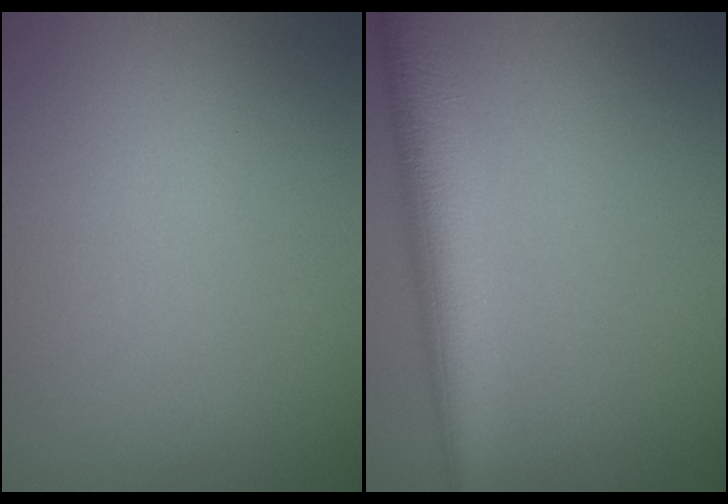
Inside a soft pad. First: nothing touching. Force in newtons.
{"total": 6.5, "press": 6.5, "slide": 0.3}